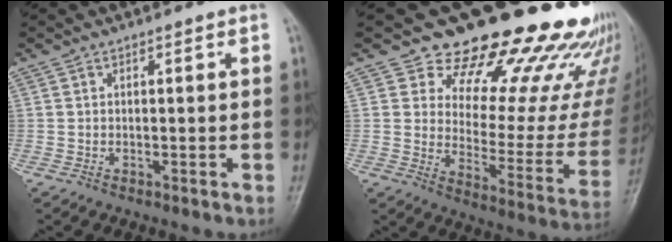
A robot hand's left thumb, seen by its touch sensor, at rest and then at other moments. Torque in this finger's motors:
{"motor_torque": [0.79, 0.58, 1.36, -1.40, 0.02]}